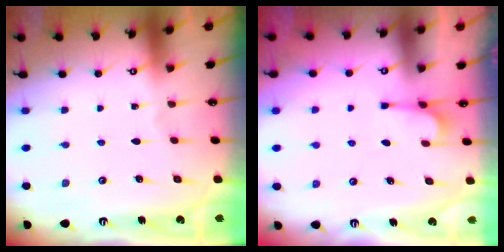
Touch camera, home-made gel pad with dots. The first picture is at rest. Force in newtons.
{"total": 2.8, "press": 2.7, "slide": 0.8}